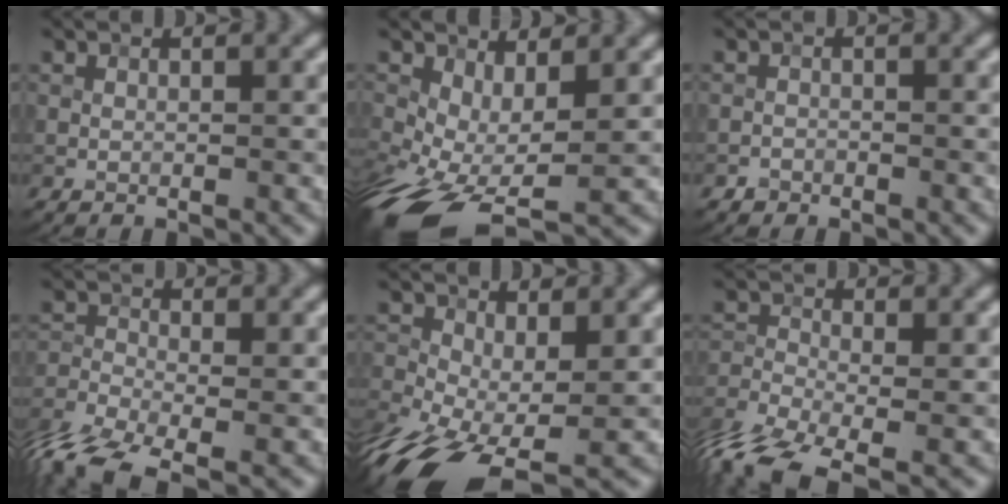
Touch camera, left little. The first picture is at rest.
{"total": 8.1, "force": [-1.9, 4.5, 6.5], "torque": [-0.154, -0.036, -0.017]}
{"total": 0.8, "force": [-0.6, 0.4, -0.4], "torque": [0.015, 0.003, -0.010]}
{"total": 7.4, "force": [-5.8, 2.3, 4.0], "torque": [-0.093, -0.026, -0.121]}
{"total": 10.5, "force": [-5.0, 5.1, 7.6], "torque": [-0.175, -0.046, -0.081]}
{"total": 8.3, "force": [-6.3, 2.8, 4.6], "torque": [-0.106, -0.025, -0.129]}